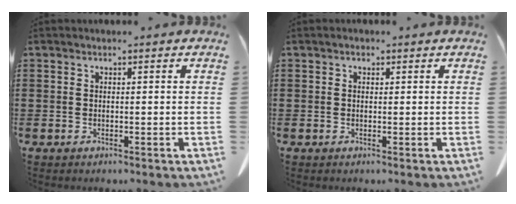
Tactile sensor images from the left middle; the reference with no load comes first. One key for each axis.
{"total": 0.7, "fx": 0.1, "fy": 0.6, "fz": 0.3, "tx": -0.009, "ty": 0.004, "tz": 0.003}